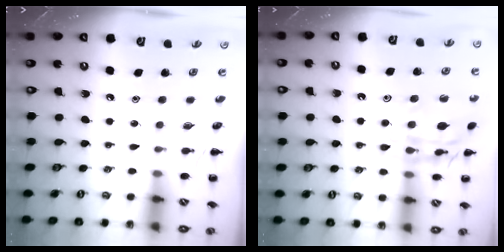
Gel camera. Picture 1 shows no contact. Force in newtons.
{"total": 15.9, "press": 15.9, "slide": 1.1}